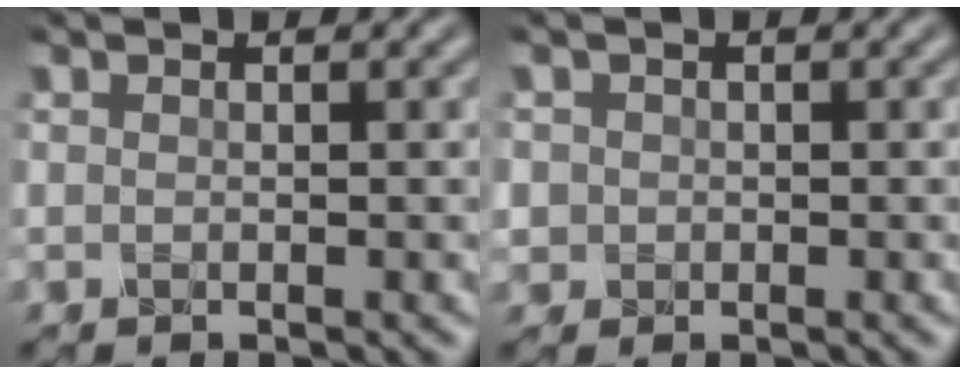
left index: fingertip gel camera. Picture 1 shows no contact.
{"total": 1.3, "force": [0.0, 1.3, 0.2], "torque": [0.006, -0.002, 0.000]}